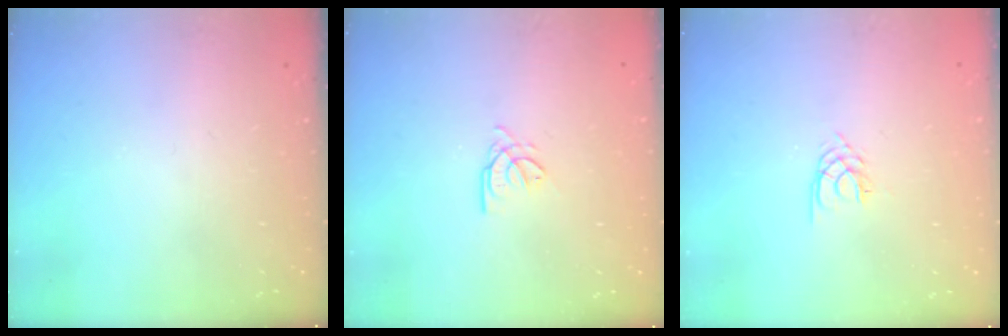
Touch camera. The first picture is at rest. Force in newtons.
{"total": 2.6, "press": 2.6, "slide": 0.1}
{"total": 2.1, "press": 2.0, "slide": 0.3}